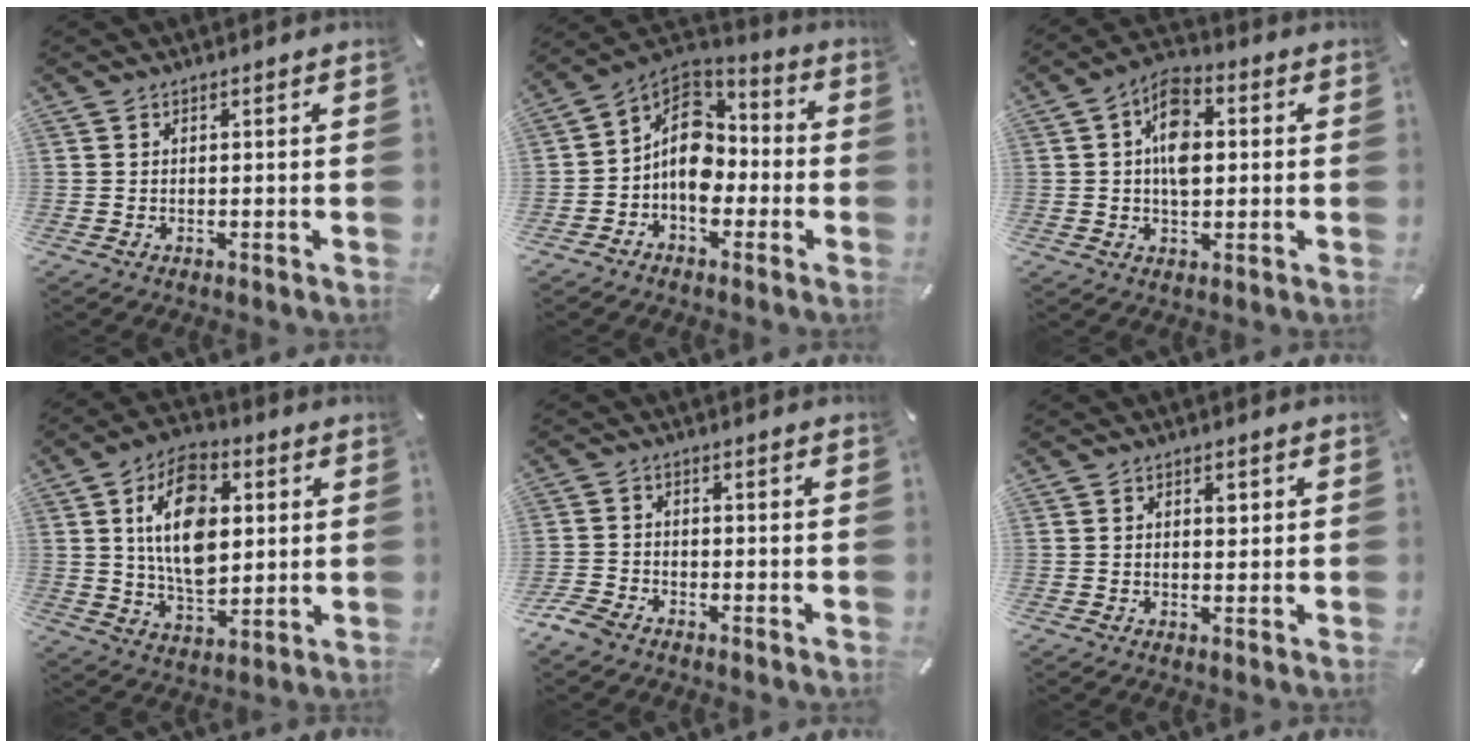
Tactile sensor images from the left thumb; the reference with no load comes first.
{"total": 12.0, "force": [-2.0, 9.3, 7.3], "torque": [-0.131, 0.006, -0.040]}
{"total": 9.4, "force": [0.8, 6.0, 7.2], "torque": [-0.109, 0.005, 0.012]}
{"total": 16.1, "force": [3.0, 10.4, 11.9], "torque": [-0.223, 0.008, 0.051]}
{"total": 4.2, "force": [-3.3, 2.1, 1.4], "torque": [-0.046, 0.010, -0.069]}
{"total": 2.2, "force": [0.4, 1.4, 1.7], "torque": [-0.013, -0.004, 0.000]}